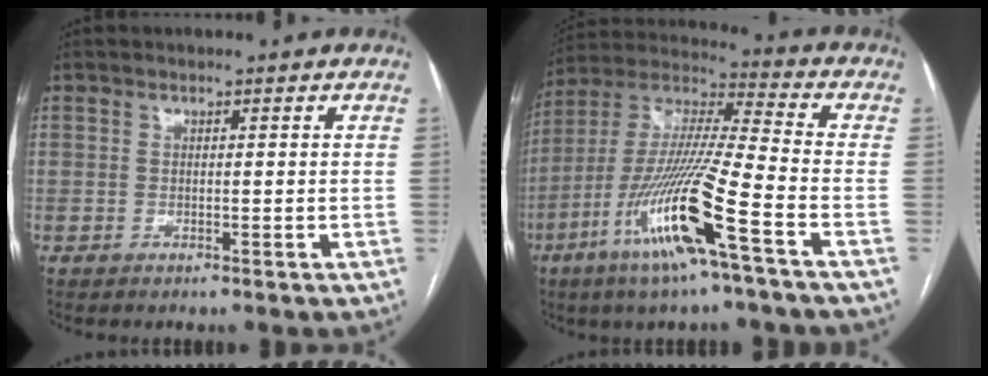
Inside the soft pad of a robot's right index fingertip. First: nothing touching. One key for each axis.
{"total": 18.0, "fx": -8.1, "fy": 0.0, "fz": 16.0, "tx": -0.339, "ty": -0.026, "tz": -0.159}